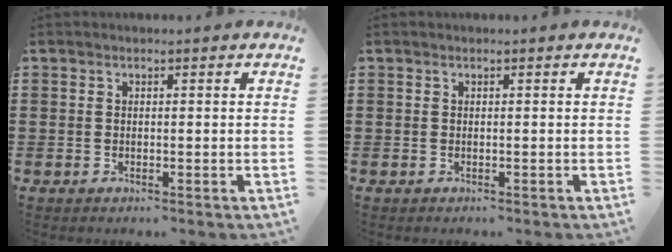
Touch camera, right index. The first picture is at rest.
{"total": 0.0}